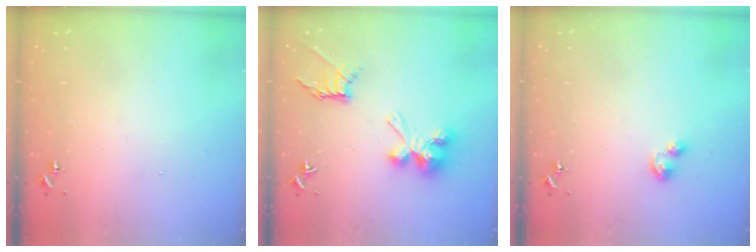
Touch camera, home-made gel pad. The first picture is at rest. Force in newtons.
{"total": 9.5, "press": 9.5, "slide": 0.2}
{"total": 3.0, "press": 3.0, "slide": 0.3}